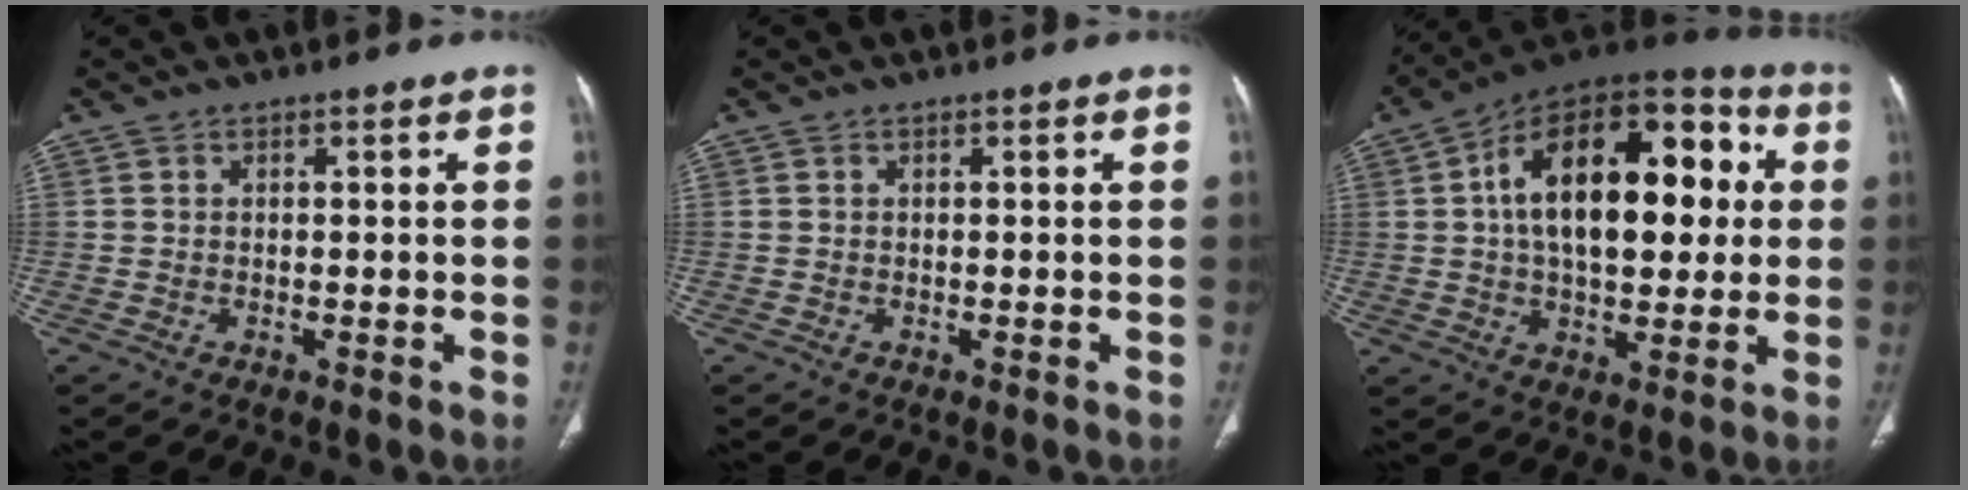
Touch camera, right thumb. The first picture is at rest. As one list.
[{"total": 0.0}, {"total": 25.2, "force": [3.8, 13.8, 20.7], "torque": [-0.296, 0.032, 0.050]}]